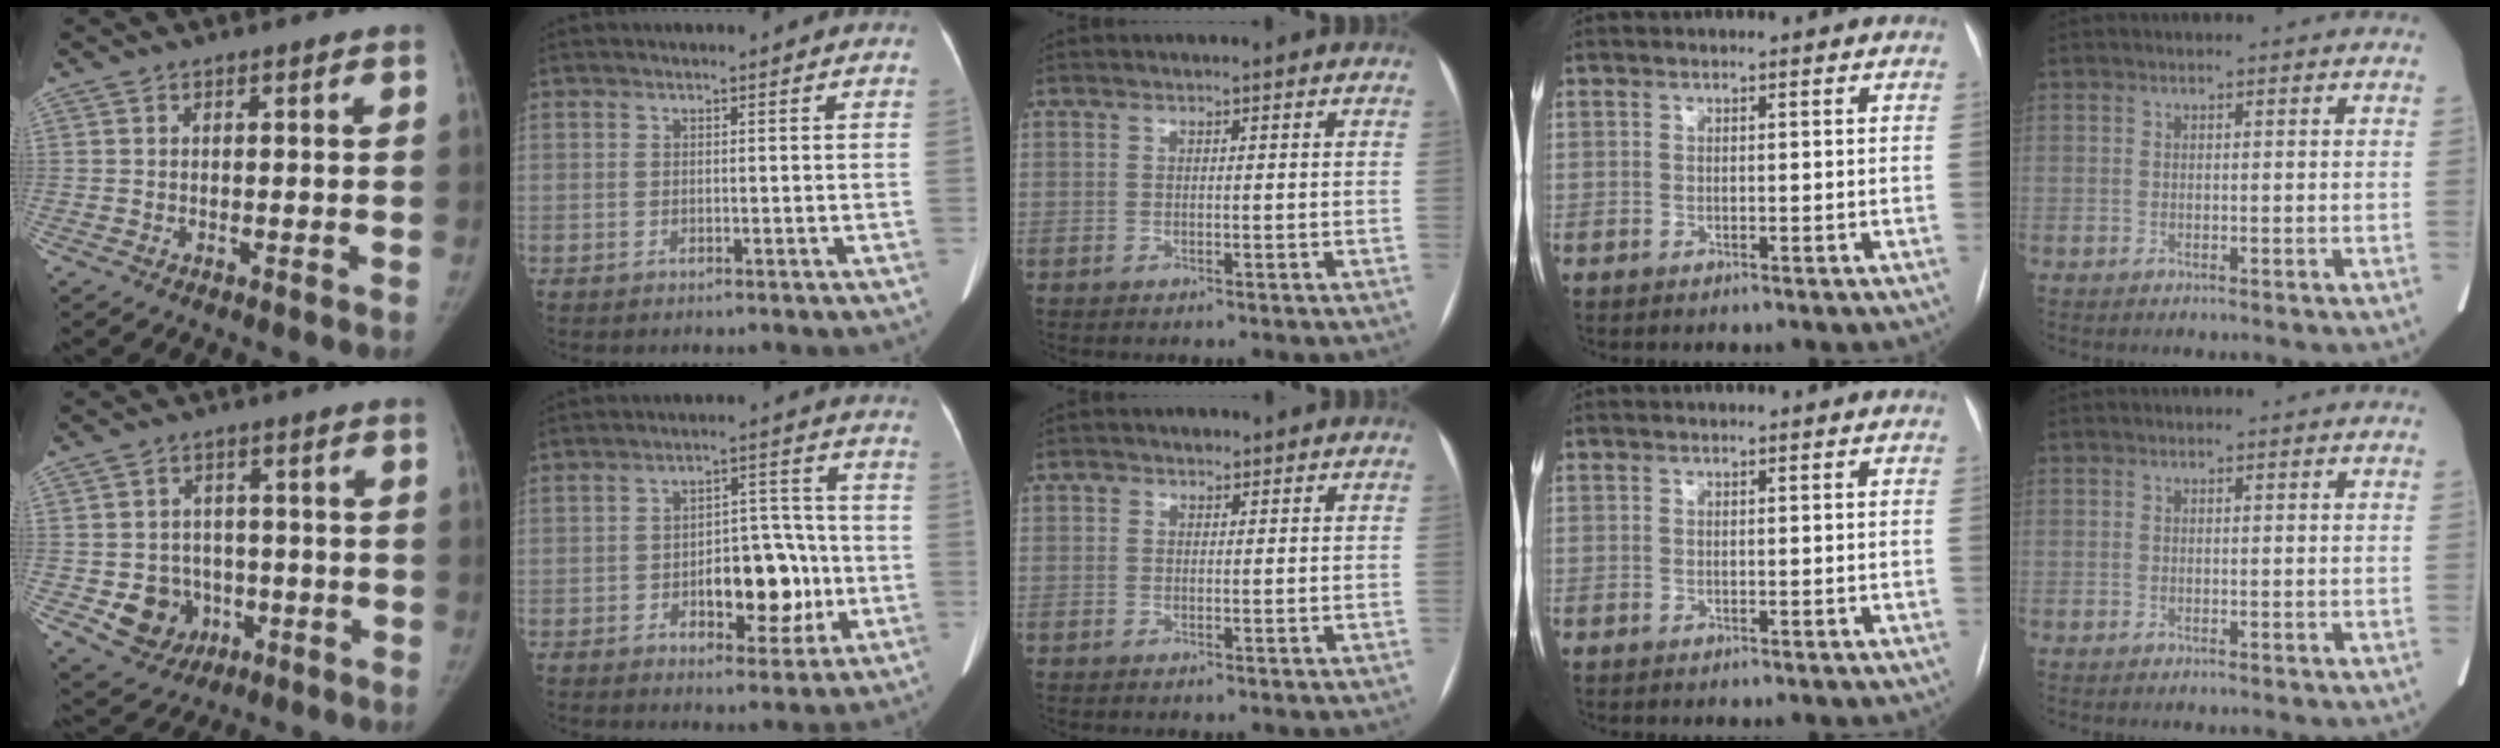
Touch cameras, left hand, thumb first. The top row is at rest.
{"thumb": {"total": 9.2, "force": [-2.6, 8.1, 3.4], "torque": [-0.024, 0.015, -0.029]}, "index": {"total": 9.6, "force": [-3.1, 4.8, 7.7], "torque": [-0.102, 0.007, -0.042]}, "middle": {"total": 1.0, "force": [0.6, 0.8, 0.2], "torque": [0.001, 0.001, 0.004]}}